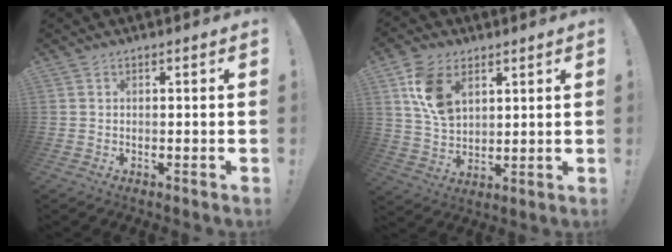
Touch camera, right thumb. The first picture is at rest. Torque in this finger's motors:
{"motor_torque": [0.08, 0.09, 0.42, 0.02, 0.32]}